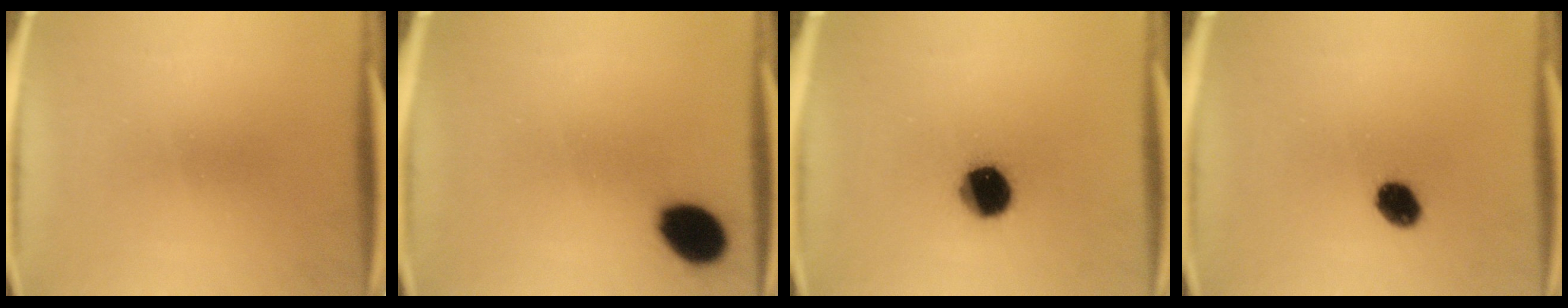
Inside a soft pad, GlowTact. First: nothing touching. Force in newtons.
{"total": 9.4}
{"total": 11.6}
{"total": 5.5}